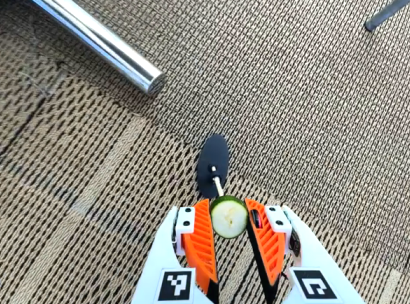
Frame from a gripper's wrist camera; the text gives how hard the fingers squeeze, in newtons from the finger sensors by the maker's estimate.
{"total": 6.6, "left": 6.0, "right": 7.3}